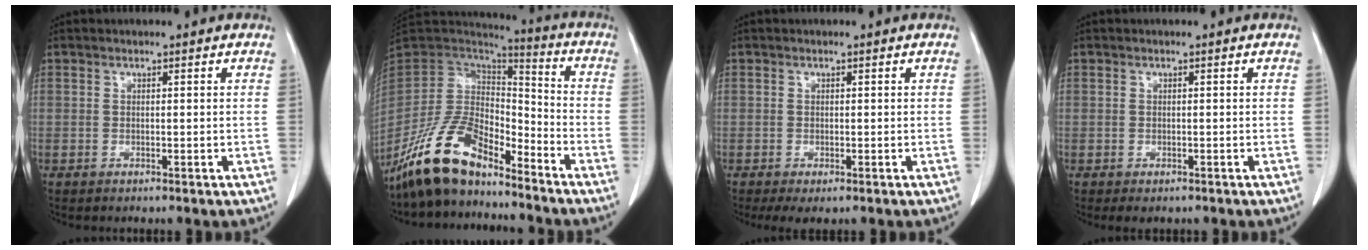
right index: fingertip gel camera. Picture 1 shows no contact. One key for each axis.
{"total": 15.2, "fx": -12.1, "fy": 5.3, "fz": 7.6, "tx": -0.149, "ty": 0.016, "tz": -0.231}
{"total": 2.1, "fx": -1.0, "fy": 1.1, "fz": 1.4, "tx": -0.024, "ty": -0.004, "tz": -0.009}
{"total": 1.6, "fx": -1.0, "fy": 1.2, "fz": 0.6, "tx": -0.007, "ty": 0.001, "tz": -0.007}